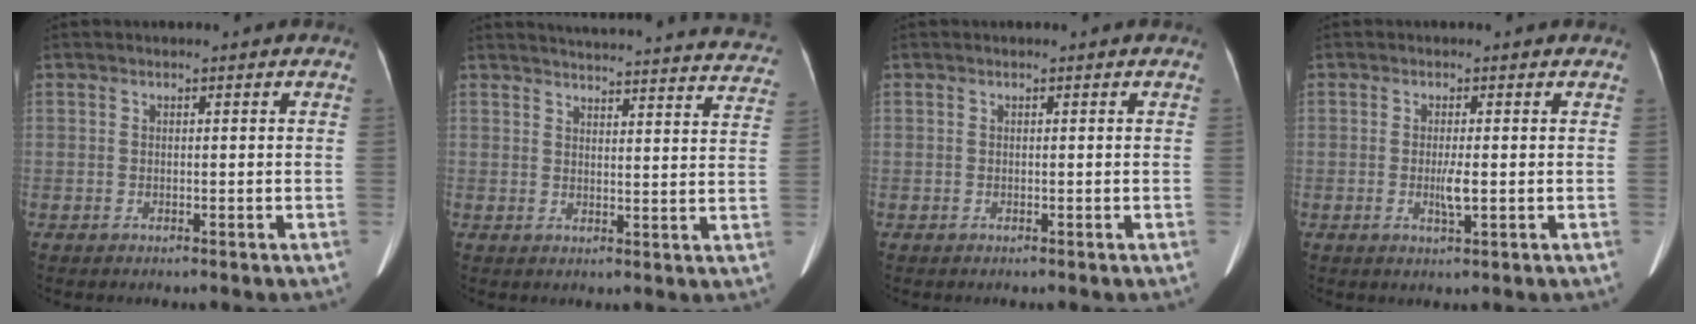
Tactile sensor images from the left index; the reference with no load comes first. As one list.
[{"total": 26.8, "force": [25.8, 3.1, 6.7], "torque": [-0.098, -0.070, 0.290]}, {"total": 0.0}, {"total": 2.3, "force": [-0.3, 0.2, 2.3], "torque": [-0.048, -0.004, -0.004]}]